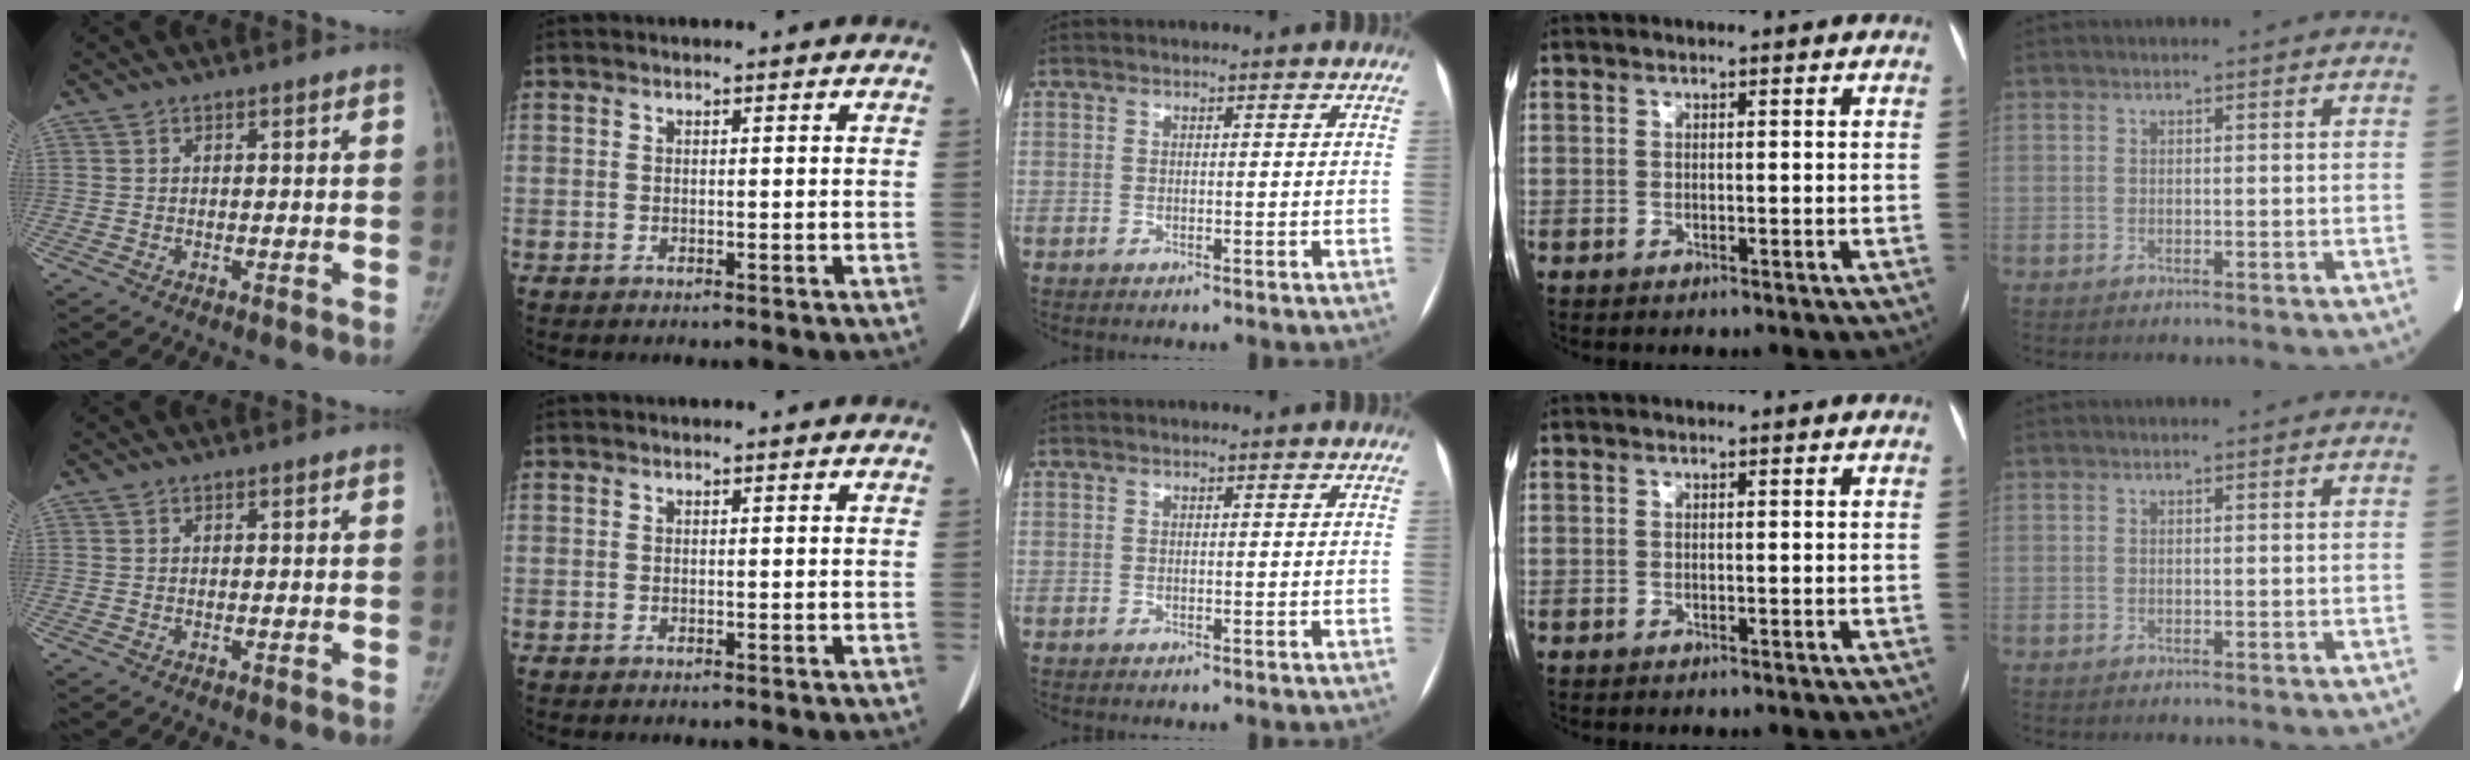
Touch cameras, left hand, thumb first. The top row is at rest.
{}